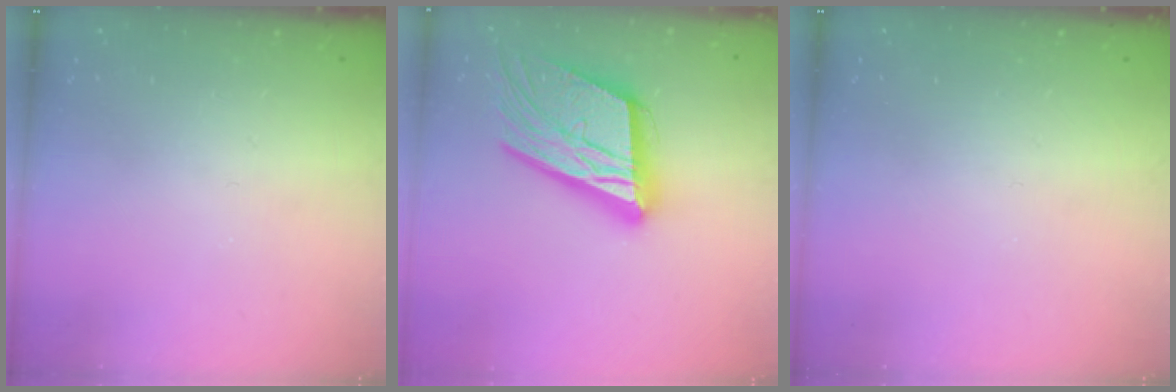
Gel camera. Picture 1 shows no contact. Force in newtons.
{"total": 25.1, "press": 24.8, "slide": 4.1}
{"total": 0.0}